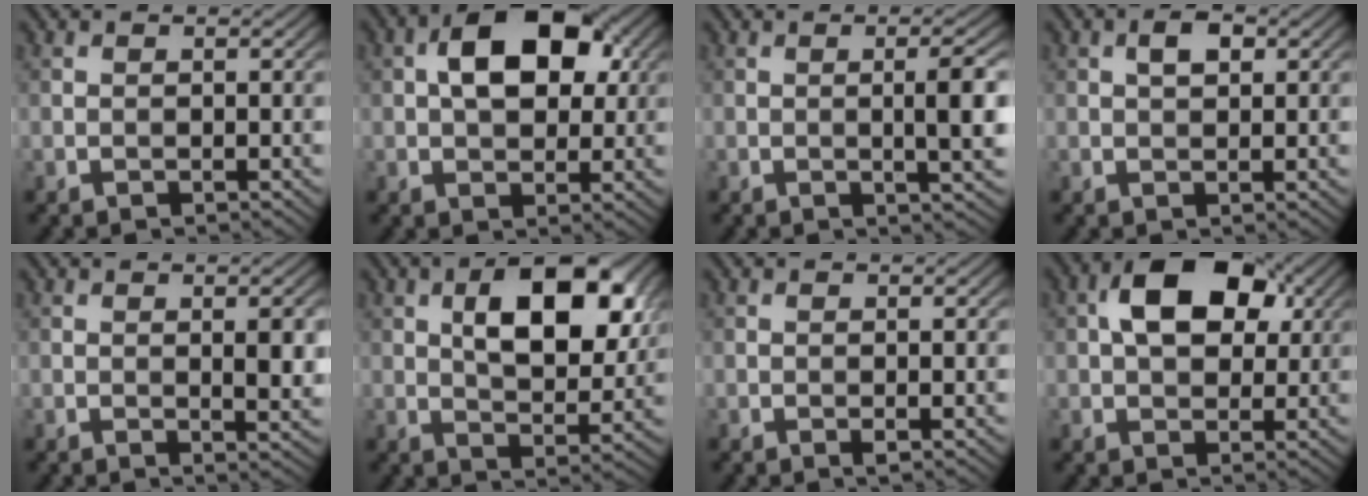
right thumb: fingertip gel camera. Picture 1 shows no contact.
{"total": 9.6, "force": [2.2, 5.7, 7.5], "torque": [-0.123, 0.014, 0.028]}
{"total": 4.0, "force": [0.1, 0.5, 4.0], "torque": [-0.066, 0.003, 0.000]}
{"total": 2.5, "force": [0.8, 1.3, 2.0], "torque": [-0.033, 0.005, 0.011]}
{"total": 3.9, "force": [0.5, 1.3, 3.7], "torque": [-0.060, 0.000, 0.012]}
{"total": 11.7, "force": [3.5, 5.9, 9.5], "torque": [-0.143, 0.002, 0.056]}
{"total": 0.9, "force": [-0.2, 0.1, 0.9], "torque": [-0.016, -0.003, -0.004]}
{"total": 9.8, "force": [2.6, 6.1, 7.3], "torque": [-0.126, 0.014, 0.037]}